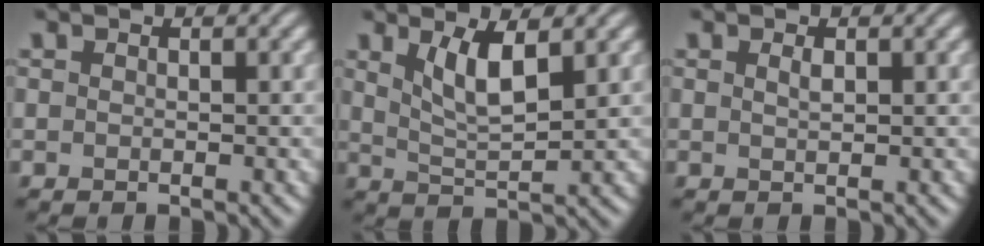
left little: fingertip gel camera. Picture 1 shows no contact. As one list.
[{"total": 3.9, "force": [1.8, 1.2, 3.3], "torque": [-0.070, -0.008, 0.038]}, {"total": 0.8, "force": [0.4, 0.2, 0.6], "torque": [-0.013, 0.001, 0.008]}]